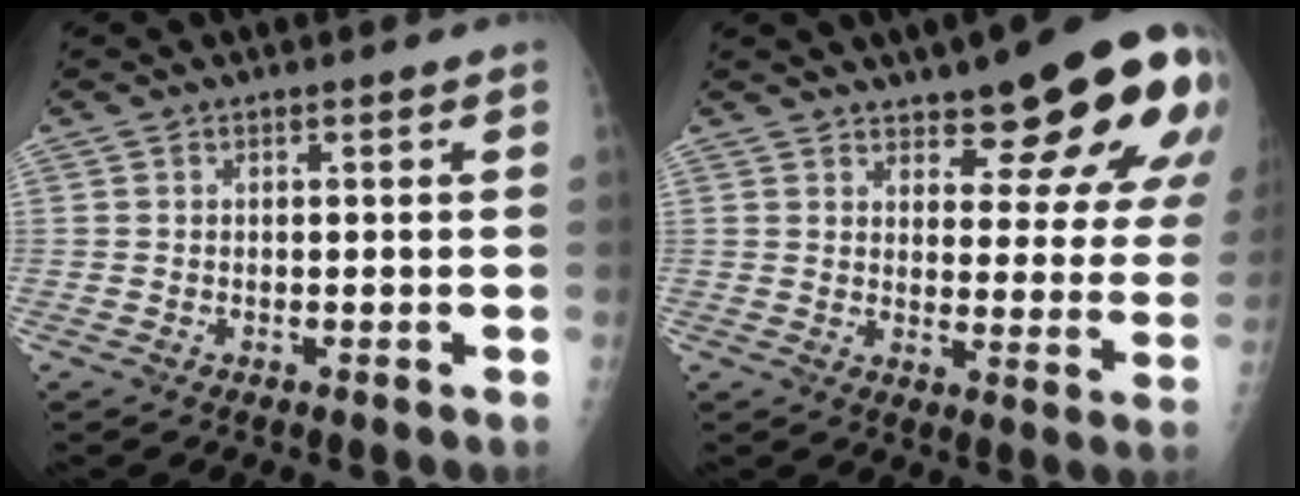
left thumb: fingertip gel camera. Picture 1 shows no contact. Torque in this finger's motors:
{"motor_torque": [0.33, 0.80, 0.29, -0.39, 0.10]}